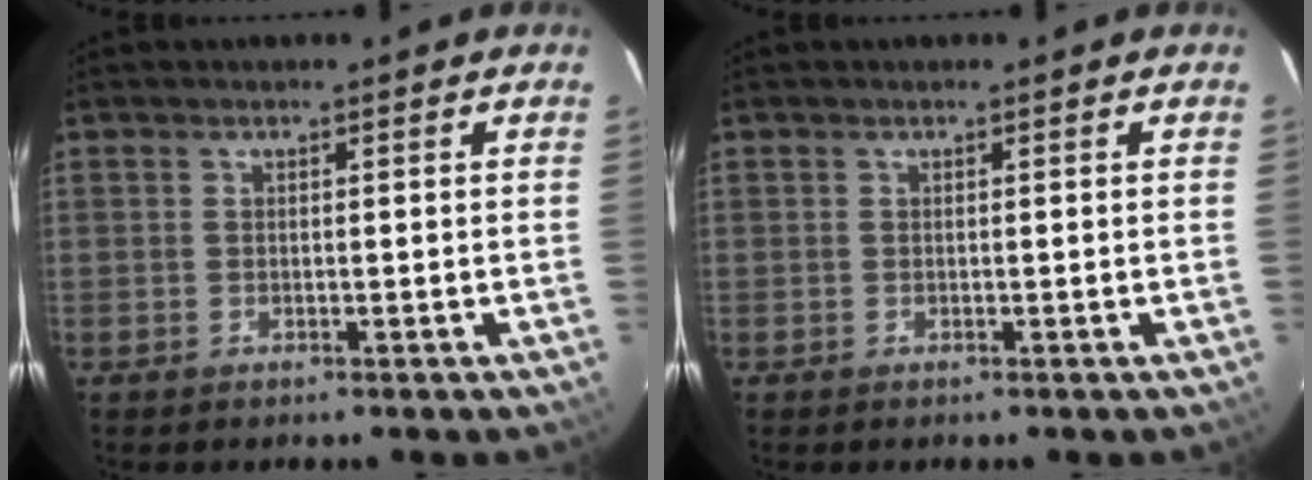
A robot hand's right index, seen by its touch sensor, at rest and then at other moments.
{"total": 0.0}